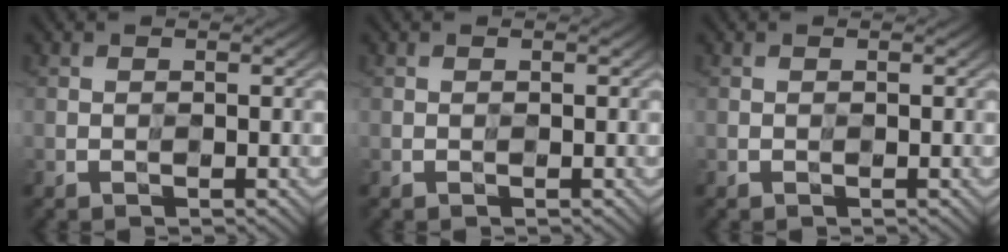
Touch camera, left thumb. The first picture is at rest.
{"total": 0.0}
{"total": 0.0}